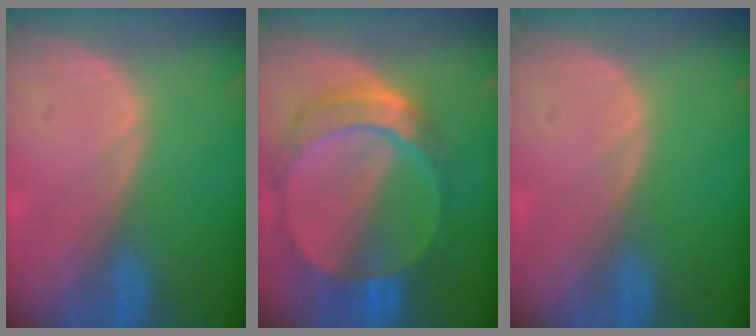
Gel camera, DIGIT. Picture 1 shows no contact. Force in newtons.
{"total": 9.5, "press": 8.2, "slide": 4.8}
{"total": 0.0}